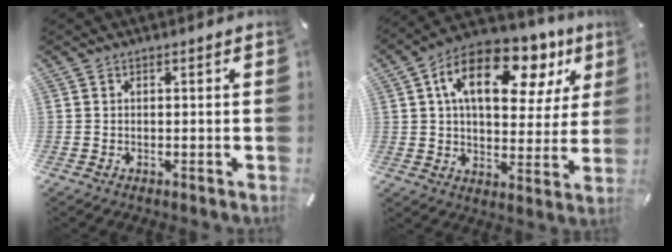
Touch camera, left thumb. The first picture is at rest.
{"total": 18.4, "force": [8.7, 10.6, 12.4], "torque": [-0.195, -0.033, 0.145]}